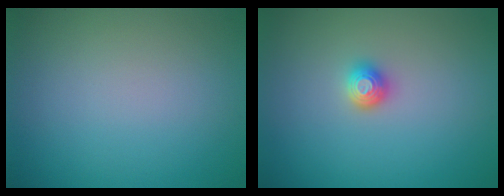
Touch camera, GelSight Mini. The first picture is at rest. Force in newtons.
{"total": 1.4, "press": 1.2, "slide": 0.6}